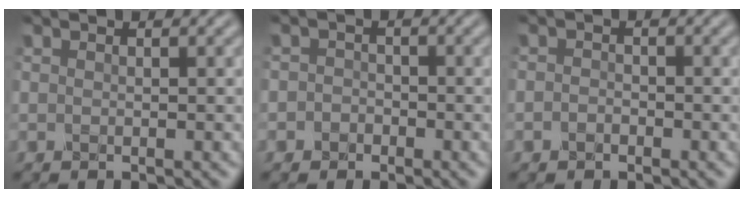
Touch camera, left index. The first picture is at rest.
{"total": 1.5, "force": [-0.6, 1.3, 0.3], "torque": [0.017, 0.004, -0.019]}
{"total": 1.0, "force": [-0.5, 0.7, 0.5], "torque": [-0.009, -0.001, -0.013]}